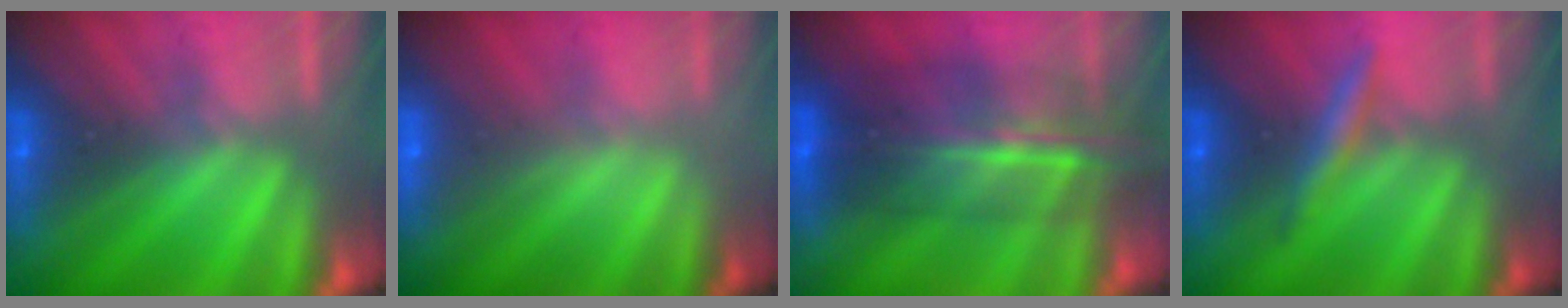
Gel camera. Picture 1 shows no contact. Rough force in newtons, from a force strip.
{"total": 2.3}
{"total": 9.6}
{"total": 3.2}